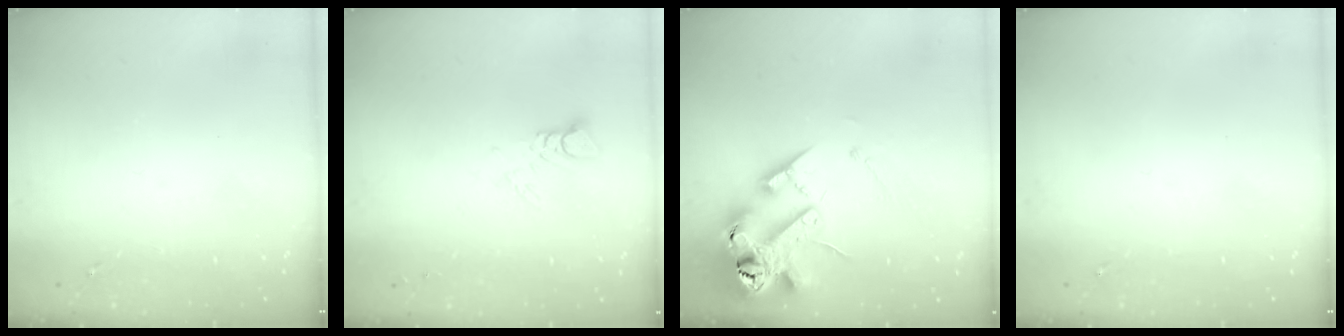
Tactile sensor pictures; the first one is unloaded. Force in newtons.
{"total": 3.6, "press": 3.6, "slide": 0.1}
{"total": 18.8, "press": 18.6, "slide": 2.9}
{"total": 0.0}